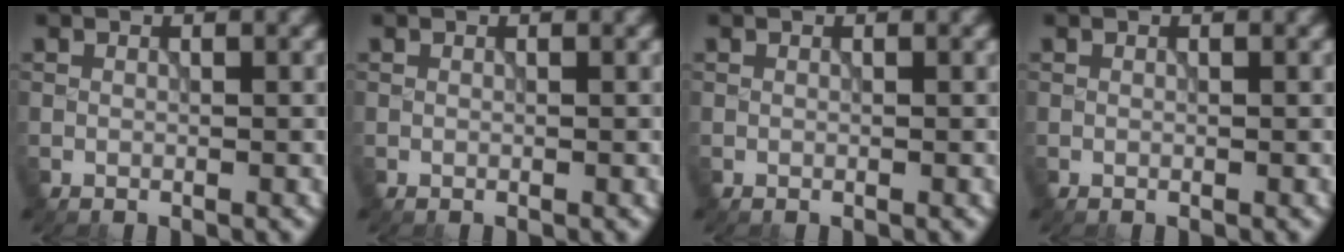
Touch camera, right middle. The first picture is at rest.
{"total": 0.0}
{"total": 0.0}
{"total": 0.0}